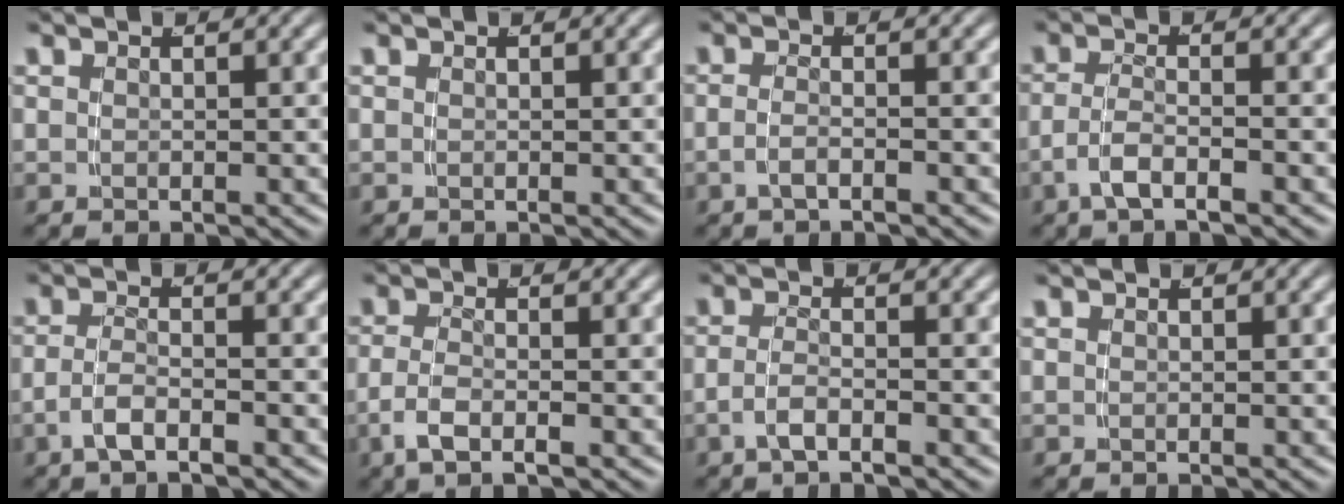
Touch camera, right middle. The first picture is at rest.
{"total": 0.0}
{"total": 1.7, "force": [-1.3, -0.4, 1.0], "torque": [-0.024, -0.010, -0.018]}
{"total": 2.7, "force": [-1.7, 0.5, 2.0], "torque": [-0.041, -0.013, -0.024]}
{"total": 2.4, "force": [-1.6, 0.4, 1.7], "torque": [-0.034, -0.010, -0.026]}
{"total": 2.6, "force": [-1.4, 0.6, 2.1], "torque": [-0.051, -0.012, -0.018]}
{"total": 2.1, "force": [-1.5, 0.1, 1.5], "torque": [-0.030, -0.012, -0.022]}
{"total": 0.0}